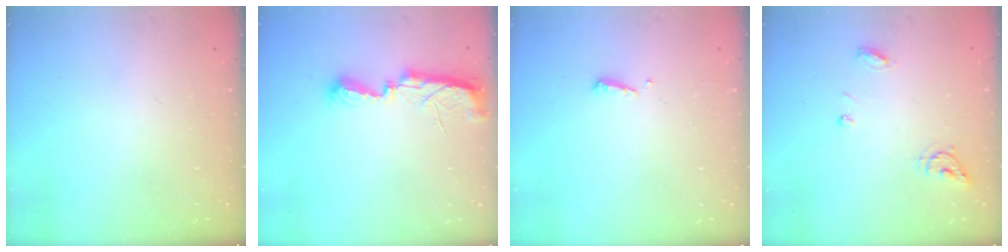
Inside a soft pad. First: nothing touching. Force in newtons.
{"total": 7.5, "press": 7.5, "slide": 0.5}
{"total": 3.7, "press": 3.6, "slide": 0.6}
{"total": 6.2, "press": 6.2, "slide": 0.5}